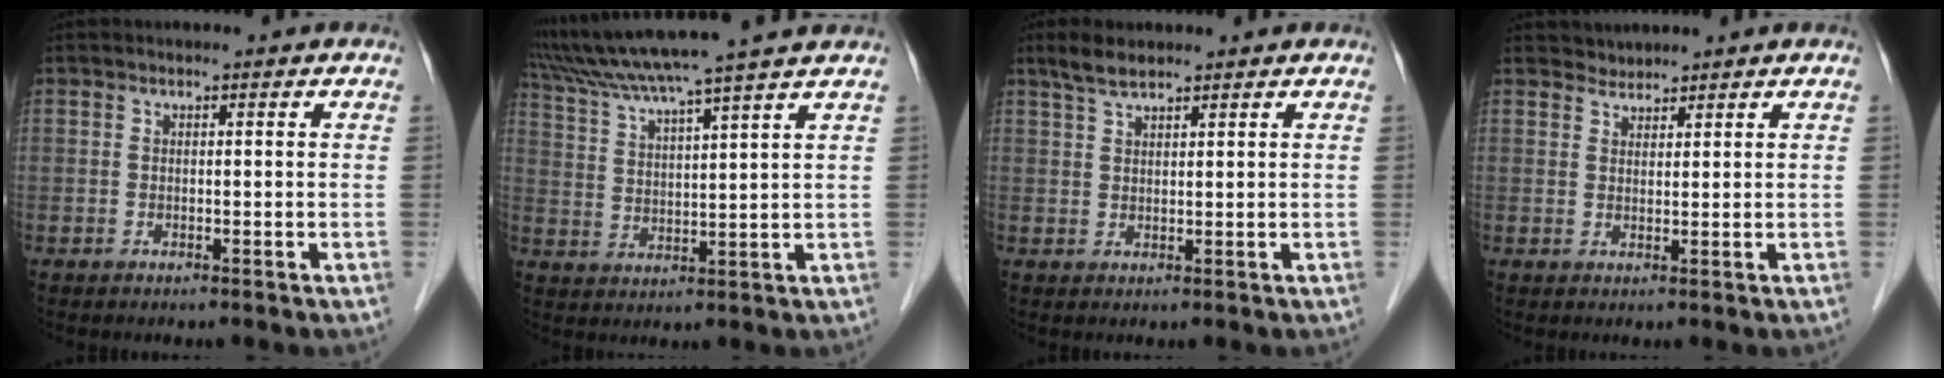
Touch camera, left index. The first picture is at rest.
{"total": 14.1, "force": [12.1, -2.0, 7.0], "torque": [-0.128, 0.012, 0.192]}
{"total": 3.0, "force": [2.5, 0.6, 1.6], "torque": [-0.038, 0.010, 0.049]}
{"total": 1.6, "force": [1.5, 0.3, -0.5], "torque": [0.005, 0.008, 0.026]}